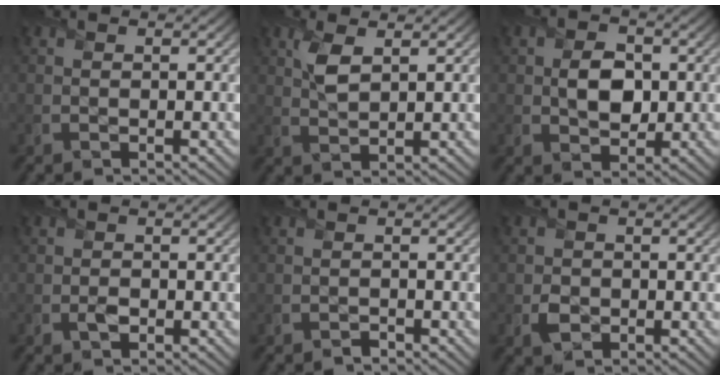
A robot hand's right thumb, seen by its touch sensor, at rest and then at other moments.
{"total": 3.3, "force": [1.6, 1.4, 2.5], "torque": [-0.061, -0.001, 0.035]}
{"total": 4.8, "force": [0.2, 3.5, 3.2], "torque": [-0.060, -0.007, -0.001]}
{"total": 0.8, "force": [-0.3, 0.7, 0.3], "torque": [-0.001, -0.001, -0.007]}
{"total": 0.7, "force": [-0.6, 0.1, 0.0], "torque": [0.001, -0.003, -0.013]}
{"total": 1.8, "force": [-0.5, 1.7, 0.4], "torque": [-0.003, -0.005, -0.013]}